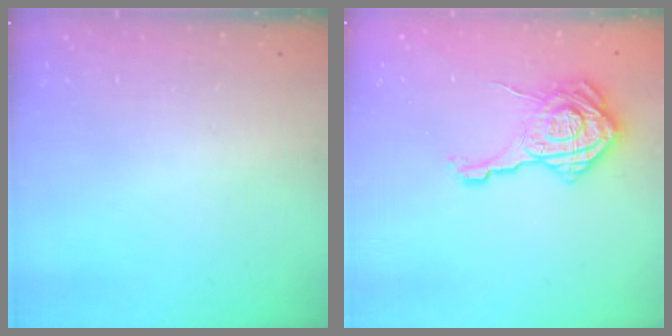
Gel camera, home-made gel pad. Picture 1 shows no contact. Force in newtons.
{"total": 17.9, "press": 17.9, "slide": 1.1}